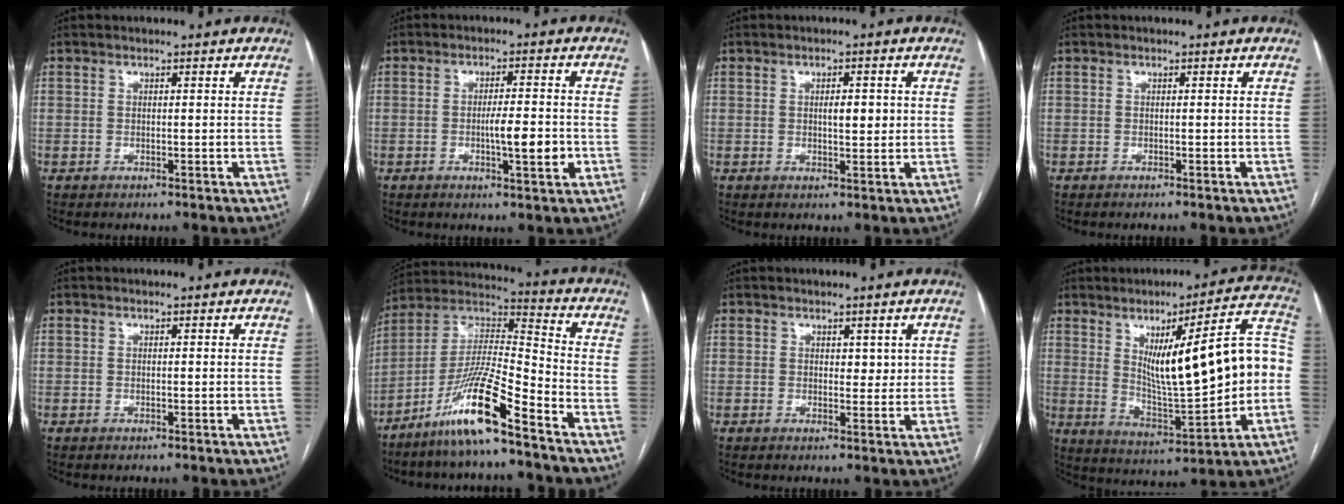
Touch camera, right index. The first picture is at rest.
{"total": 5.8, "force": [-1.3, 0.8, 5.6], "torque": [-0.091, -0.004, -0.020]}
{"total": 3.2, "force": [0.4, 1.0, 3.0], "torque": [-0.046, 0.001, 0.006]}
{"total": 0.0}
{"total": 0.0}
{"total": 13.8, "force": [-9.2, 0.2, 10.3], "torque": [-0.207, -0.003, -0.175]}
{"total": 2.2, "force": [0.9, 1.4, 1.5], "torque": [-0.012, -0.002, 0.014]}
{"total": 18.9, "force": [1.2, 3.2, 18.6], "torque": [-0.275, 0.024, 0.032]}